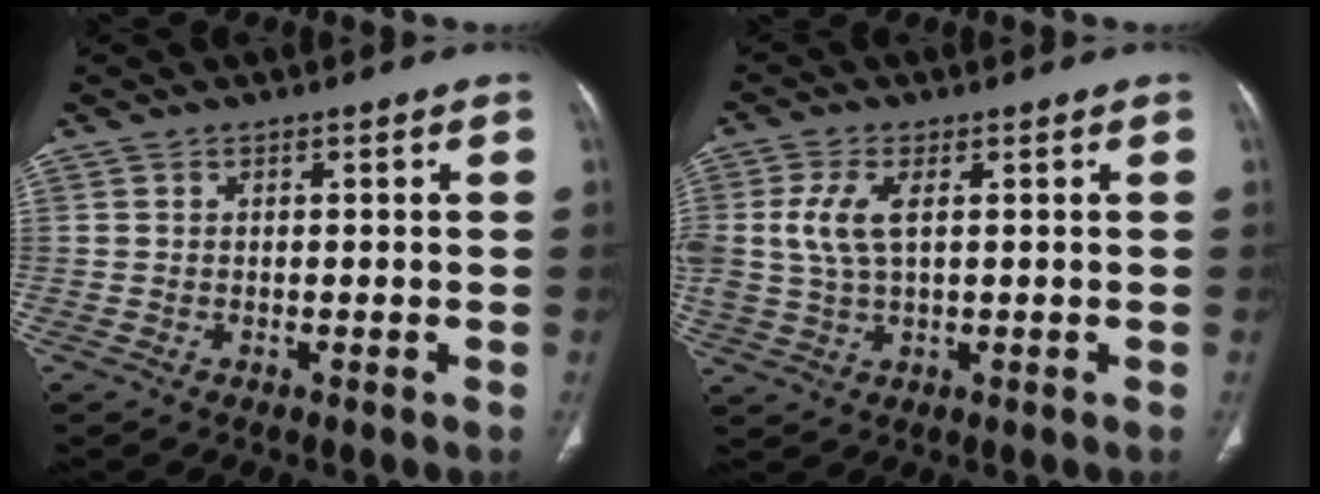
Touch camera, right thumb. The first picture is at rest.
{"total": 7.0, "force": [1.4, 3.4, 5.9], "torque": [-0.145, 0.002, 0.031]}